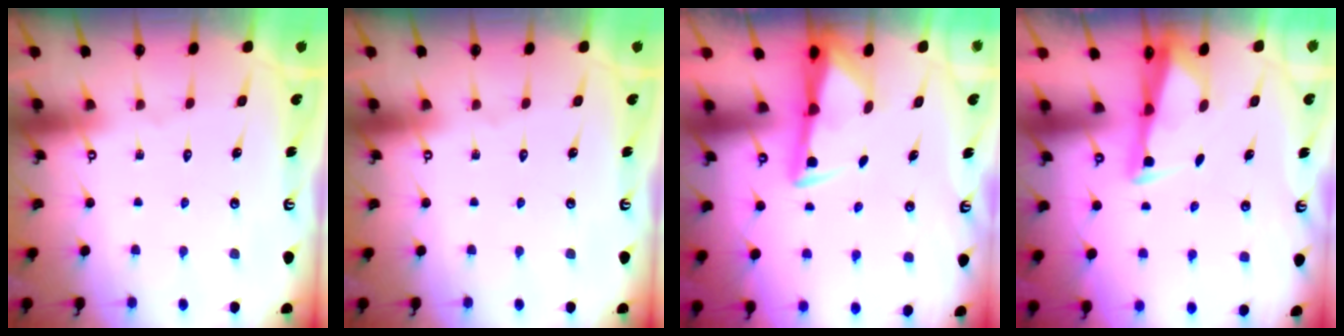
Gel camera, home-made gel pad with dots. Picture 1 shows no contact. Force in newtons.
{"total": 0.0}
{"total": 2.8, "press": 2.8, "slide": 0.5}
{"total": 2.7, "press": 2.6, "slide": 0.7}